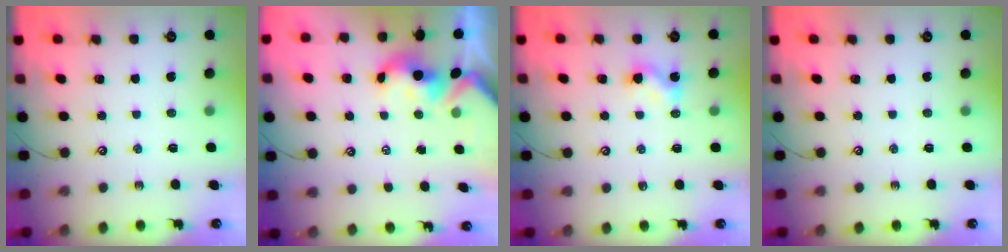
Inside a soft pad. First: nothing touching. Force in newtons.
{"total": 2.1, "press": 1.9, "slide": 0.7}
{"total": 5.4, "press": 5.4, "slide": 0.7}
{"total": 0.0}